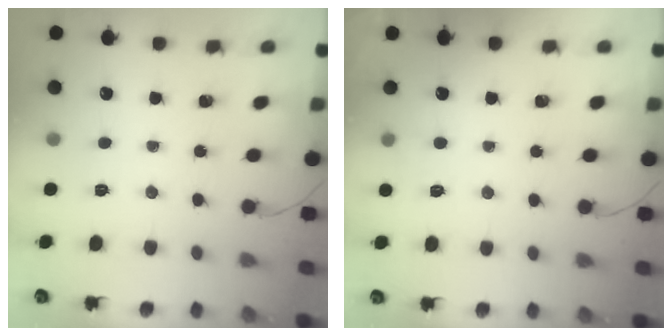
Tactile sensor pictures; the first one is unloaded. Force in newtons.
{"total": 2.2, "press": 1.8, "slide": 1.3}